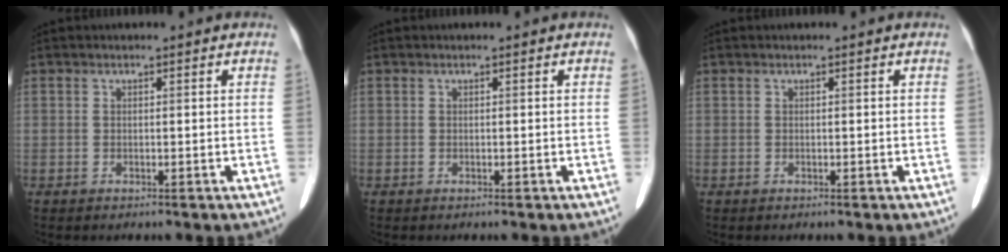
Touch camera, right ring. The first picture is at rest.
{"total": 0.0}
{"total": 0.0}